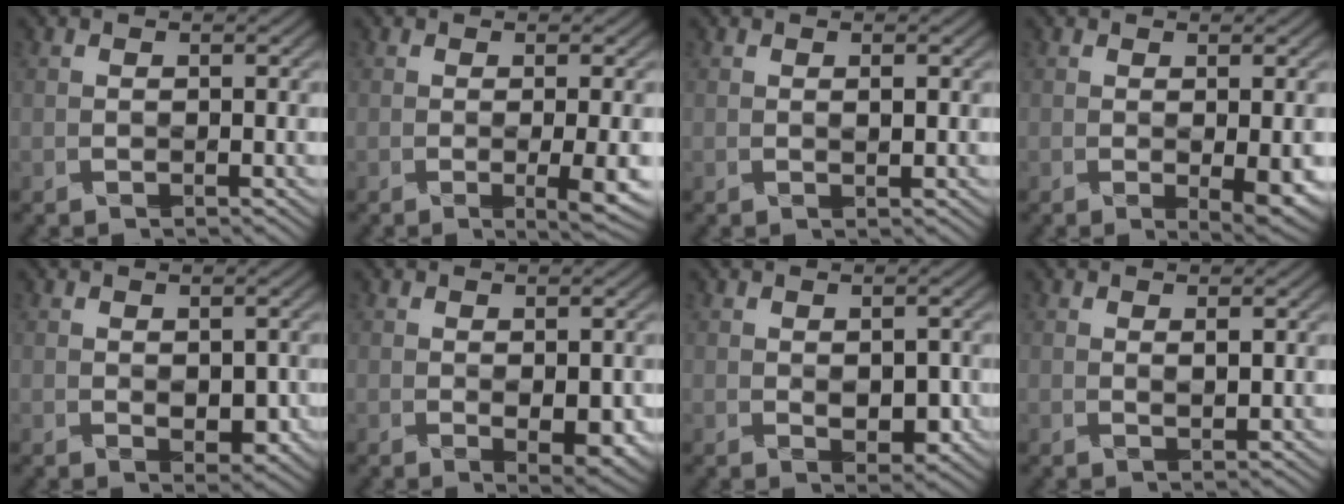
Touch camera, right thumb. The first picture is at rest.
{"total": 3.7, "force": [-0.5, 0.6, 3.6], "torque": [-0.063, -0.004, -0.006]}
{"total": 0.8, "force": [0.2, 0.2, 0.7], "torque": [-0.011, -0.002, 0.004]}
{"total": 3.4, "force": [-0.4, 0.9, 3.3], "torque": [-0.055, -0.011, -0.001]}
{"total": 2.9, "force": [-0.3, 1.8, 2.3], "torque": [-0.037, -0.011, 0.004]}
{"total": 3.7, "force": [-0.5, 1.7, 3.2], "torque": [-0.054, -0.014, 0.002]}
{"total": 3.2, "force": [-0.3, 1.9, 2.5], "torque": [-0.042, -0.011, 0.003]}
{"total": 1.1, "force": [0.6, 0.3, 0.8], "torque": [-0.019, -0.004, 0.012]}